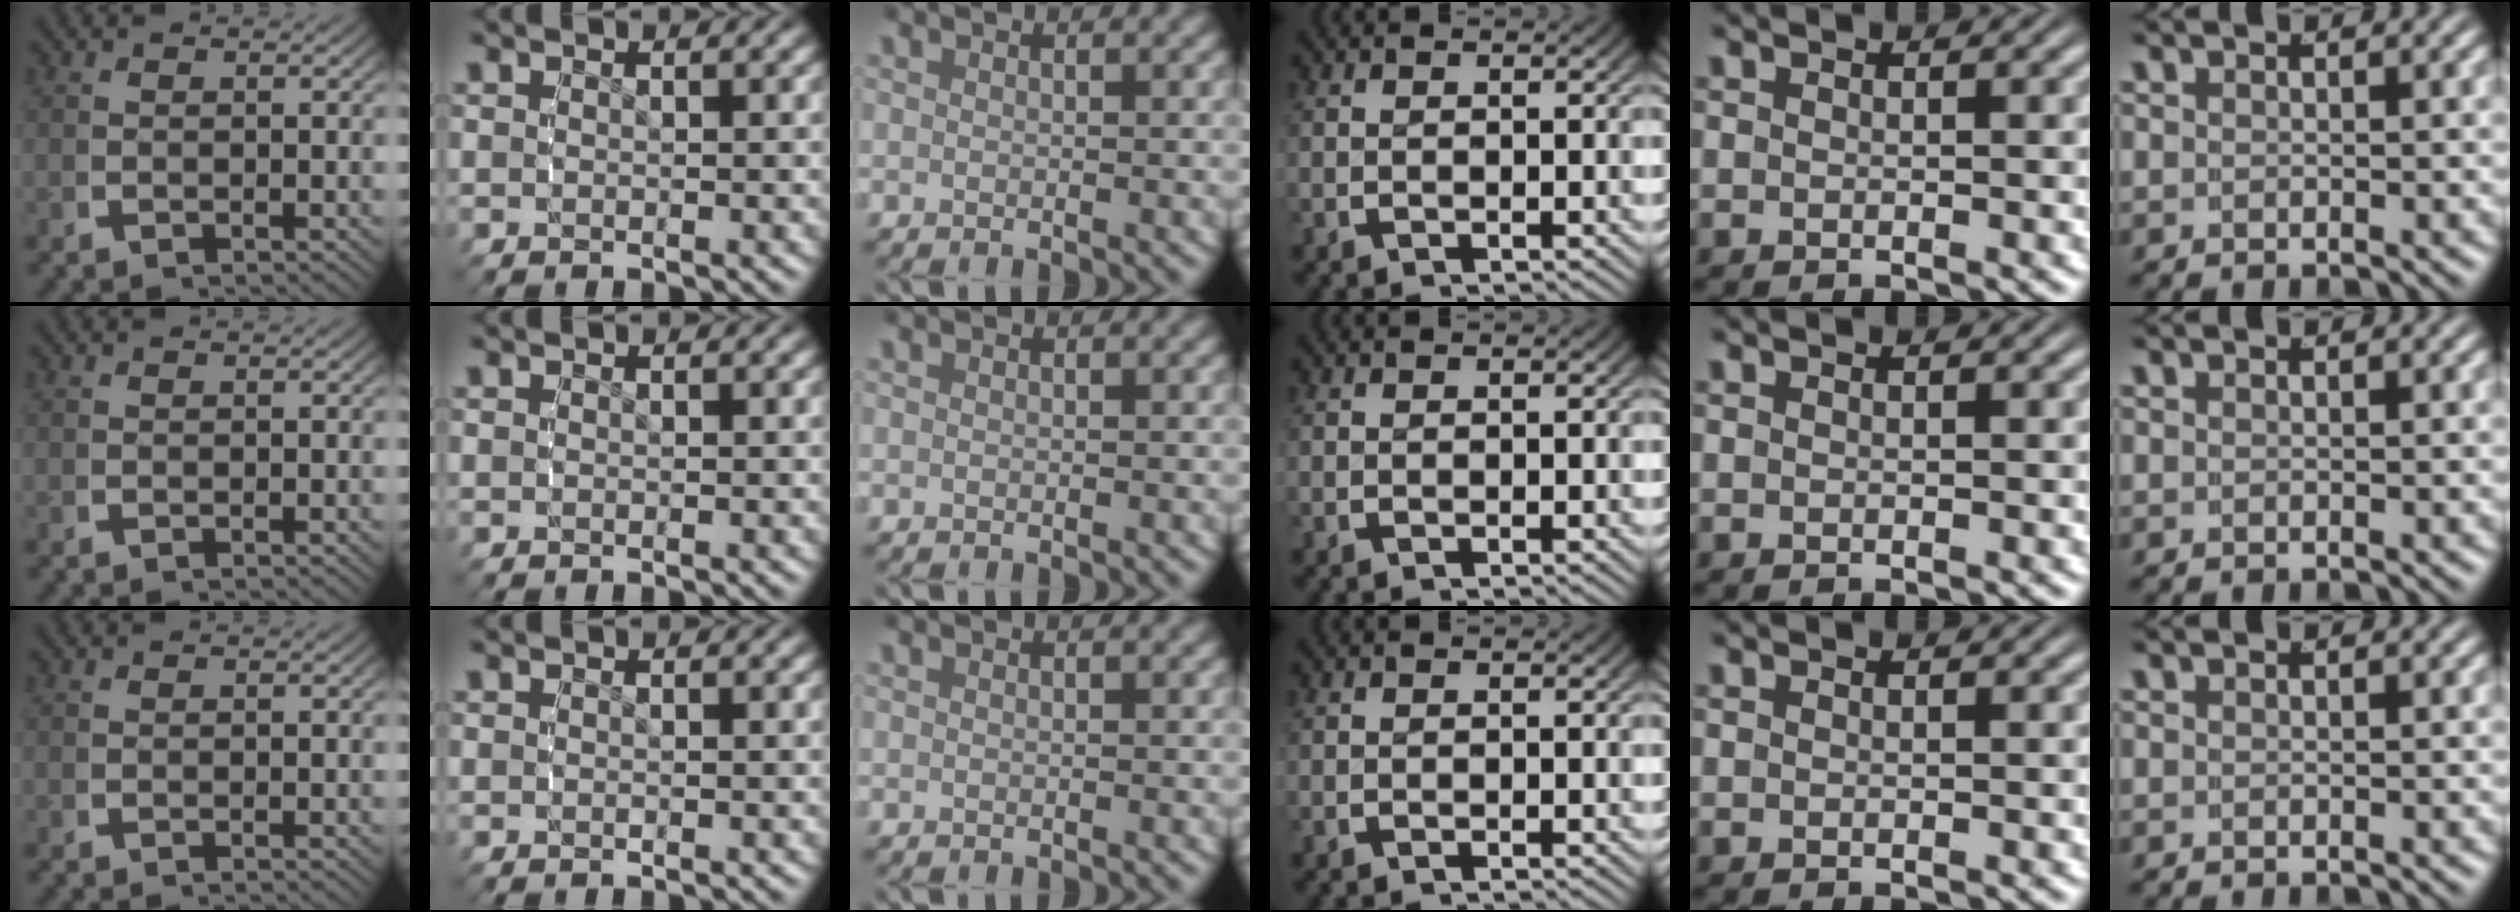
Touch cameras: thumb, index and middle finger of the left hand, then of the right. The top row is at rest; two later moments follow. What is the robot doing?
{"motion": "grasp_and_lifting", "object": "bowl"}